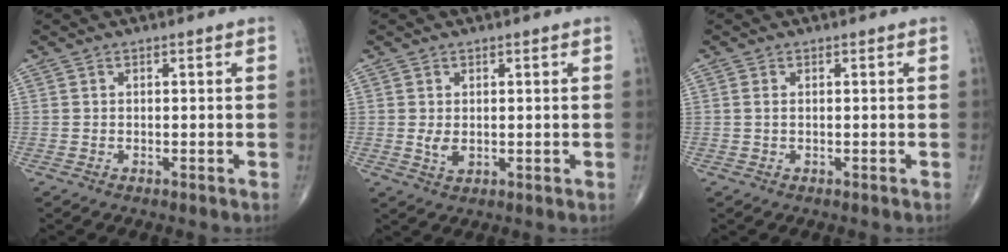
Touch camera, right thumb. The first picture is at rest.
{"total": 2.5, "force": [0.2, 1.6, 1.9], "torque": [-0.034, -0.008, 0.008]}
{"total": 0.9, "force": [0.2, 0.4, 0.7], "torque": [-0.021, 0.004, 0.006]}